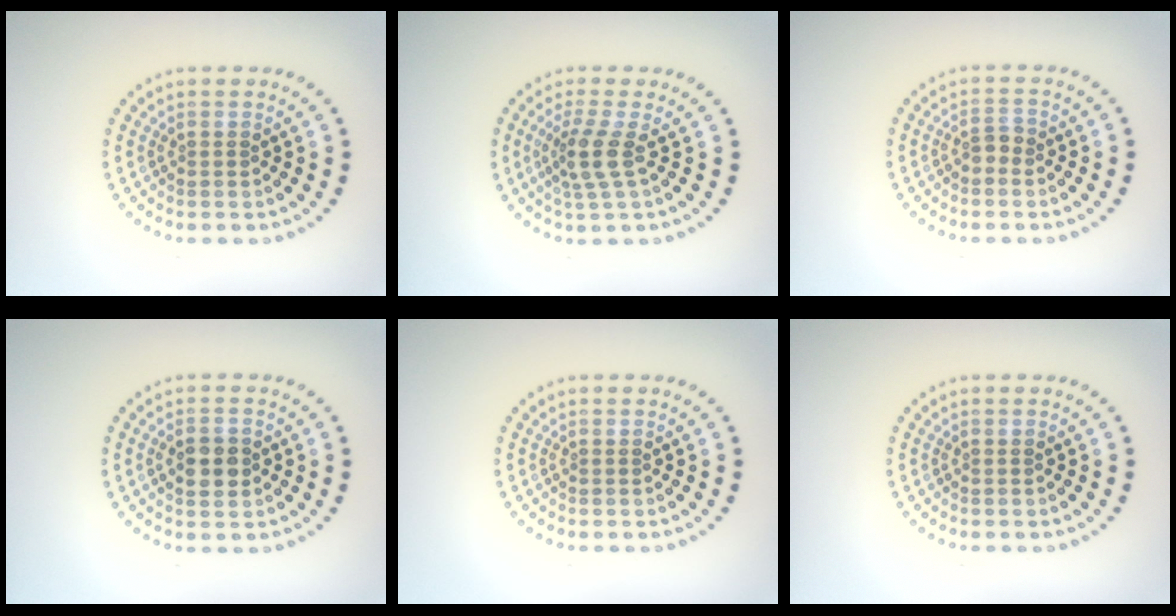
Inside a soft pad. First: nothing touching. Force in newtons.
{"total": 2.7, "press": 2.1, "slide": 1.7}
{"total": 1.2, "press": 1.0, "slide": 0.6}
{"total": 3.2, "press": 3.2, "slide": 0.3}
{"total": 0.0}
{"total": 0.0}